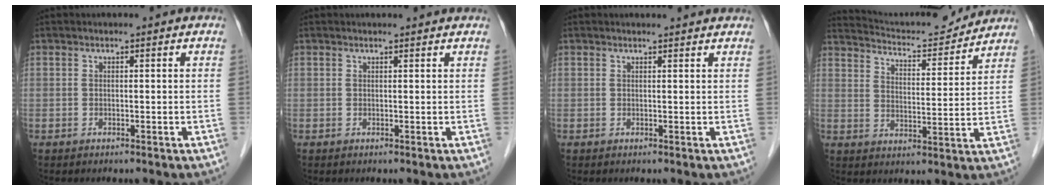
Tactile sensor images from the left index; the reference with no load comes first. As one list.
[{"total": 1.8, "force": [1.7, 0.0, 0.3], "torque": [-0.013, 0.006, 0.018]}, {"total": 2.7, "force": [2.7, 0.2, 0.4], "torque": [-0.012, 0.006, 0.025]}, {"total": 13.0, "force": [12.7, 1.2, 2.5], "torque": [-0.045, 0.005, 0.185]}]